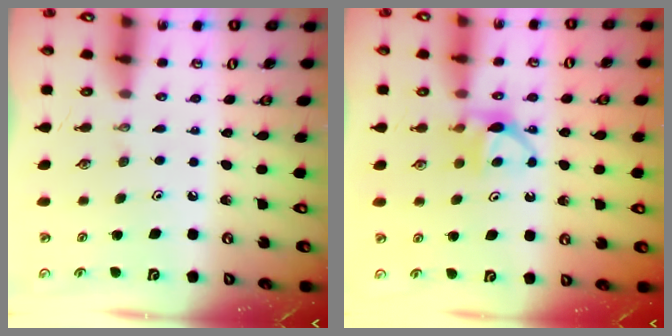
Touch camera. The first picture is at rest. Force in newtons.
{"total": 6.0, "press": 5.9, "slide": 0.9}